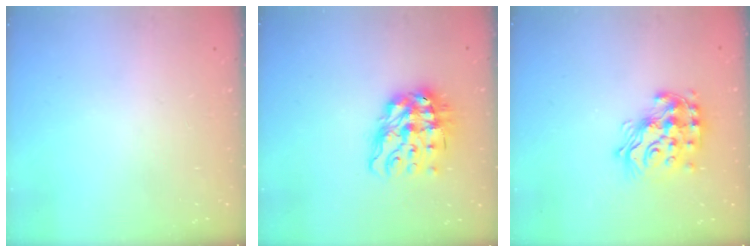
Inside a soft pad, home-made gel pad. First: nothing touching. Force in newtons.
{"total": 13.5, "press": 13.4, "slide": 1.7}
{"total": 17.5, "press": 17.4, "slide": 1.4}